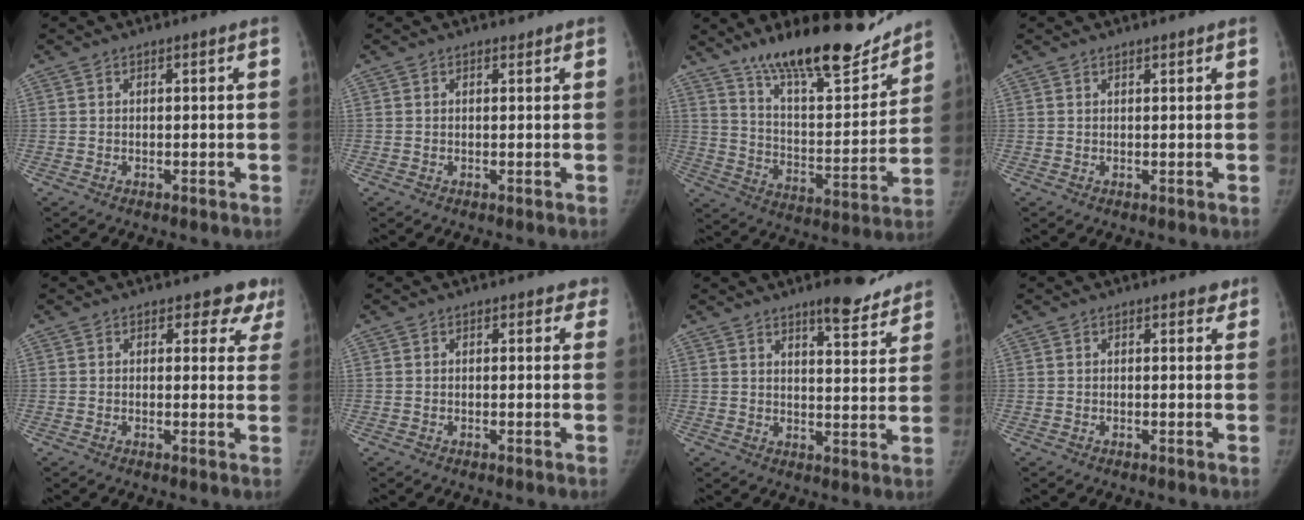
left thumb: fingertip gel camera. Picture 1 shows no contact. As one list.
[{"total": 0.6, "force": [0.5, 0.3, -0.1], "torque": [0.002, -0.006, 0.007]}, {"total": 21.3, "force": [16.8, 5.6, 11.9], "torque": [-0.143, -0.100, 0.275]}, {"total": 0.7, "force": [0.6, 0.2, 0.2], "torque": [-0.001, -0.005, 0.012]}, {"total": 5.7, "force": [4.5, 3.2, 1.2], "torque": [0.037, -0.019, 0.032]}, {"total": 2.3, "force": [1.7, 1.5, 0.6], "torque": [0.028, -0.002, 0.006]}, {"total": 9.1, "force": [7.4, 2.4, 4.7], "torque": [-0.033, -0.053, 0.102]}, {"total": 1.5, "force": [1.1, 0.9, 0.5], "torque": [0.013, -0.003, 0.007]}]